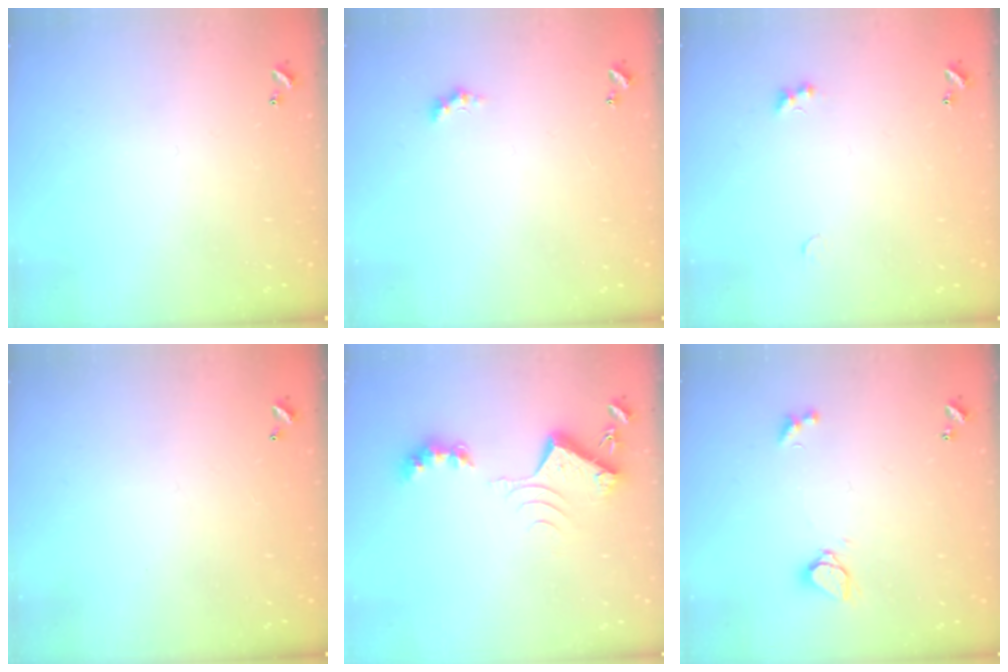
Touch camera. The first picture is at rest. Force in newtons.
{"total": 1.1, "press": 1.1, "slide": 0.4}
{"total": 1.8, "press": 1.7, "slide": 0.4}
{"total": 2.9, "press": 2.9, "slide": 0.1}
{"total": 8.7, "press": 8.6, "slide": 1.1}
{"total": 2.1, "press": 2.0, "slide": 0.5}